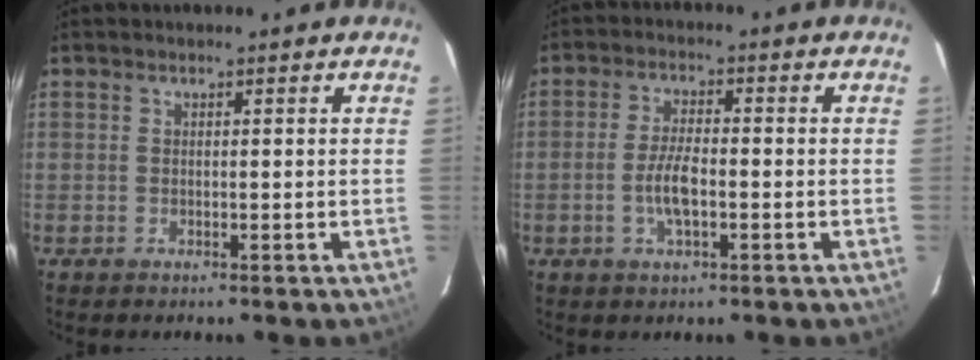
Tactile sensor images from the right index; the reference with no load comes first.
{"total": 5.6, "force": [-1.6, 1.9, 5.1], "torque": [-0.104, 0.001, -0.030]}